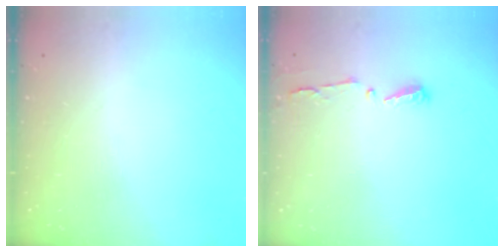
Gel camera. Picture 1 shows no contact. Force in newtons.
{"total": 3.7, "press": 3.7, "slide": 0.5}